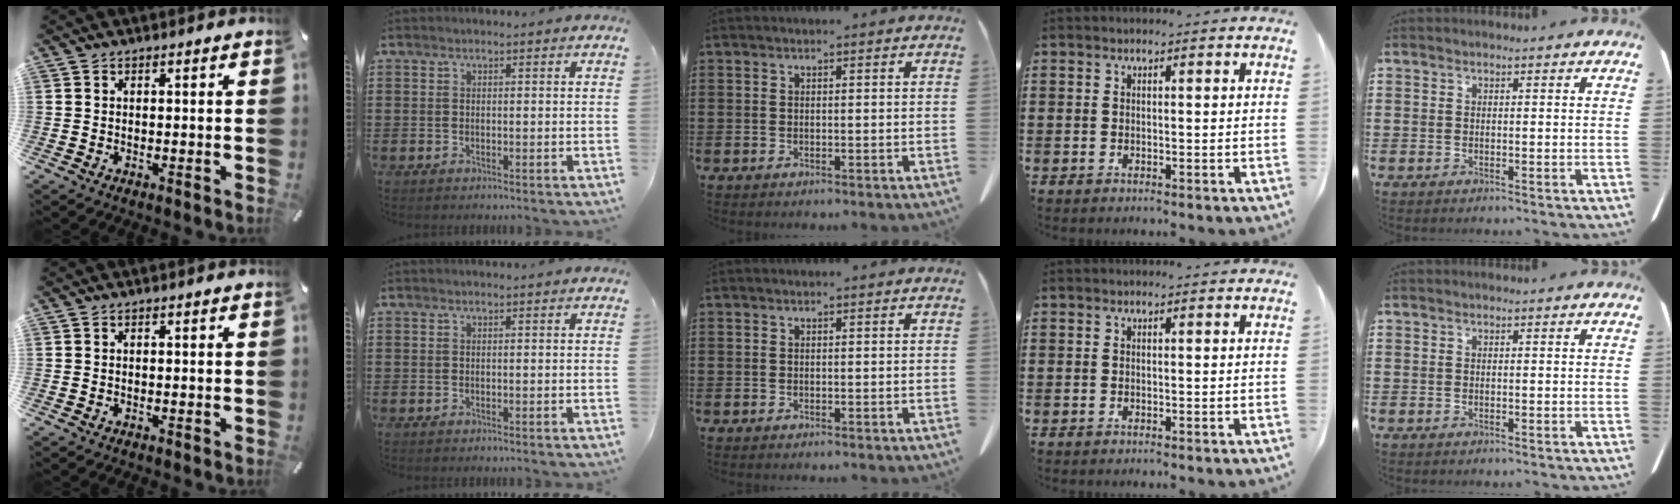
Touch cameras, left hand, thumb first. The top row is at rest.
{}